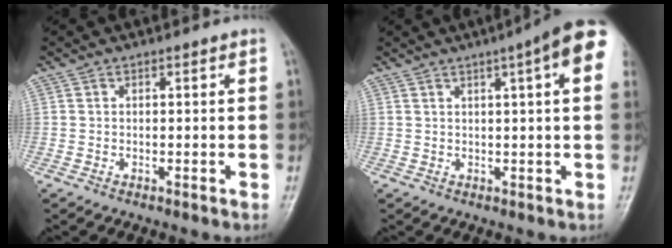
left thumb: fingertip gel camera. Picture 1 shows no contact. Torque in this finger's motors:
{"motor_torque": [-0.03, 0.28, 2.17, -0.59, 0.21]}